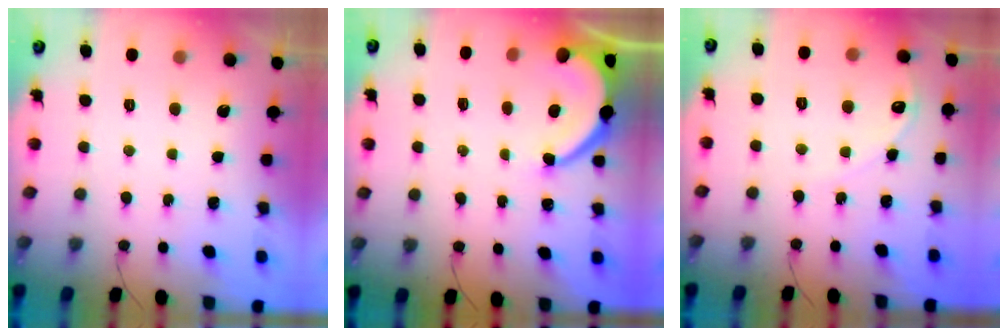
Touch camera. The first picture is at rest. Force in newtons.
{"total": 6.3, "press": 6.3, "slide": 0.5}
{"total": 5.6, "press": 5.6, "slide": 0.8}